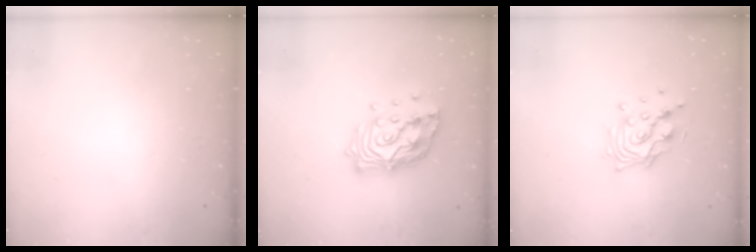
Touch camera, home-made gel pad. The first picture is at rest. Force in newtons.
{"total": 16.1, "press": 16.0, "slide": 1.8}
{"total": 12.6, "press": 12.5, "slide": 1.7}